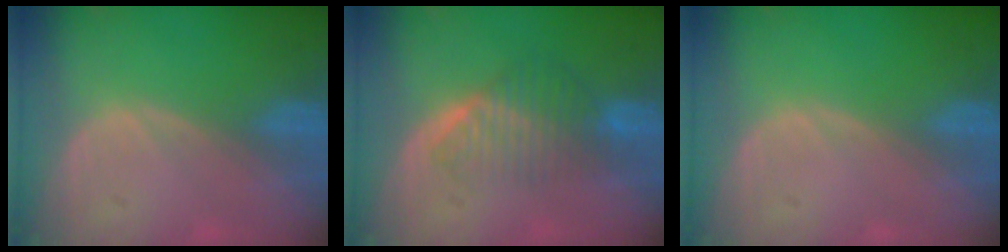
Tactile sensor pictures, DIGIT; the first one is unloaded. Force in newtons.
{"total": 6.5, "press": 5.8, "slide": 2.9}
{"total": 0.0}